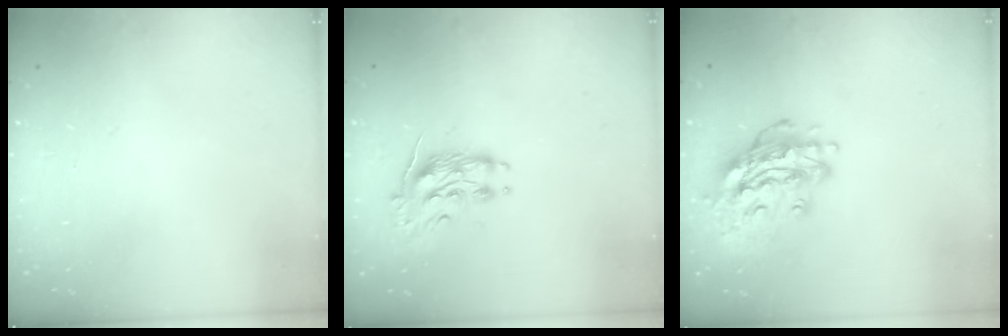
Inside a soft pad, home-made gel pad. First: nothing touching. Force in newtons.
{"total": 10.2, "press": 10.2, "slide": 0.6}
{"total": 15.5, "press": 15.5, "slide": 1.5}